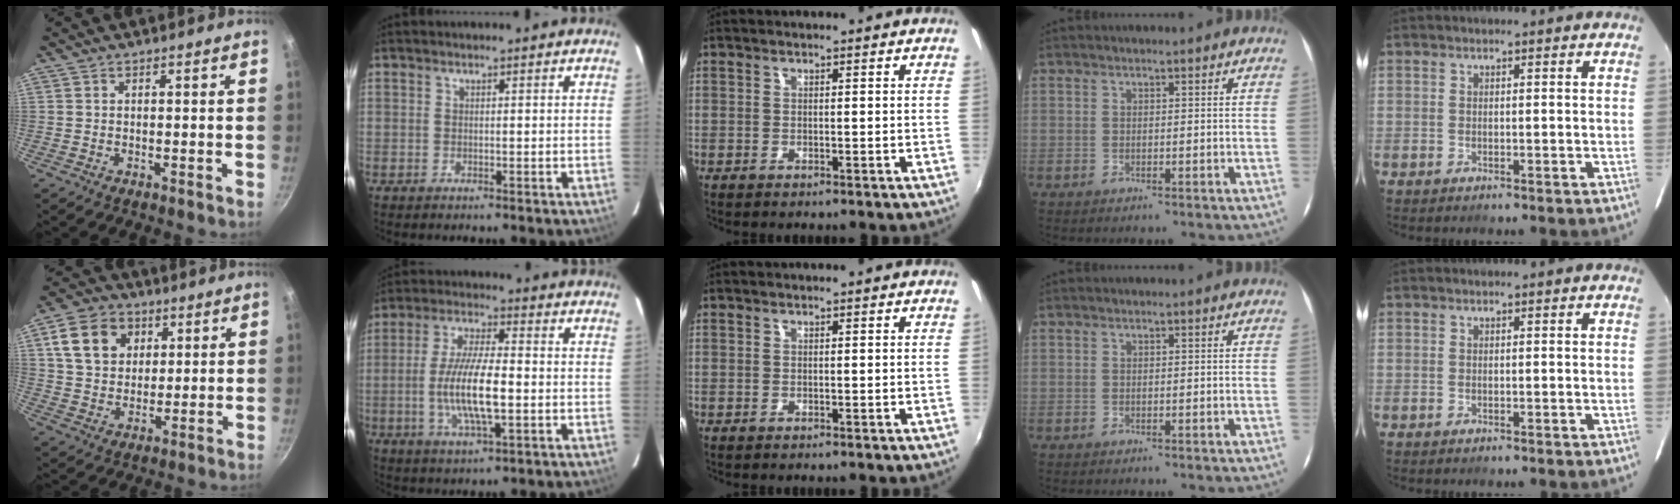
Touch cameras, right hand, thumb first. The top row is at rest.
{"thumb": {"total": 11.8, "force": [4.1, 9.1, 6.2], "torque": [-0.088, 0.000, 0.069]}, "index": {"total": 11.6, "force": [-2.0, 2.9, 11.0], "torque": [-0.218, -0.006, -0.037]}}